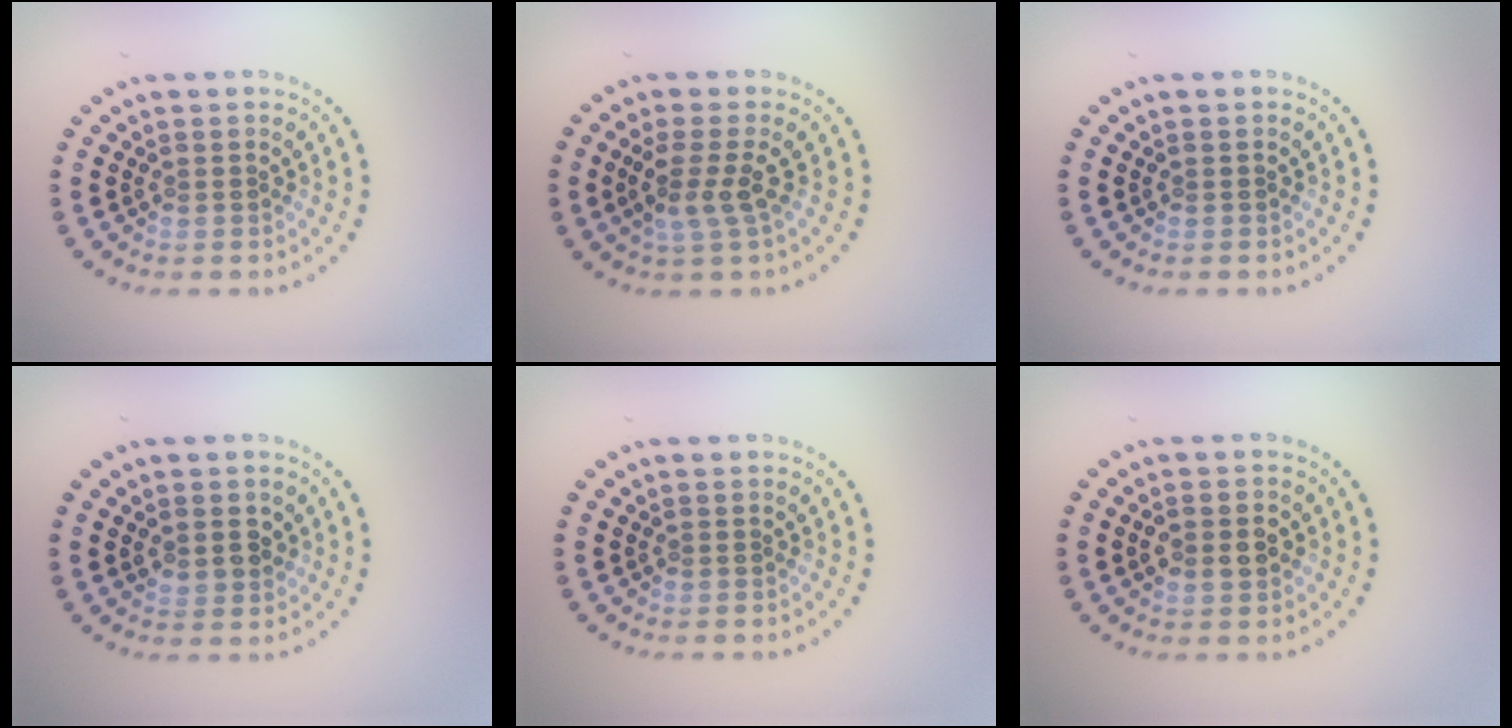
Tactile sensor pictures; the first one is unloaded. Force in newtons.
{"total": 2.6, "press": 1.9, "slide": 1.7}
{"total": 0.0}
{"total": 1.9, "press": 1.8, "slide": 0.5}
{"total": 0.0}
{"total": 2.9, "press": 2.9, "slide": 0.2}